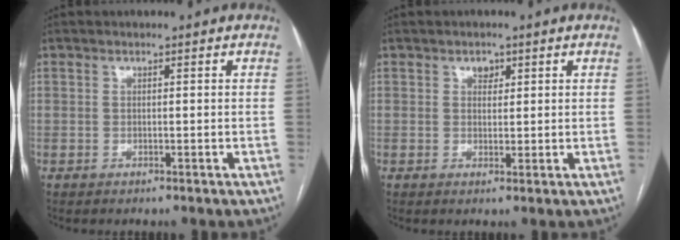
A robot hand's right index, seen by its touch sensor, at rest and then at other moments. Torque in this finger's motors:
{"motor_torque": [0.18, -0.05, 0.13, -0.01]}